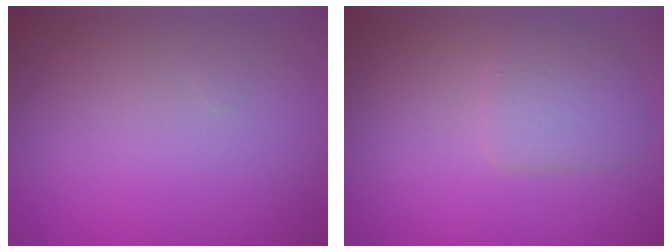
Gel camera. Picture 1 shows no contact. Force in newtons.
{"total": 2.5, "press": 2.5, "slide": 0.1}